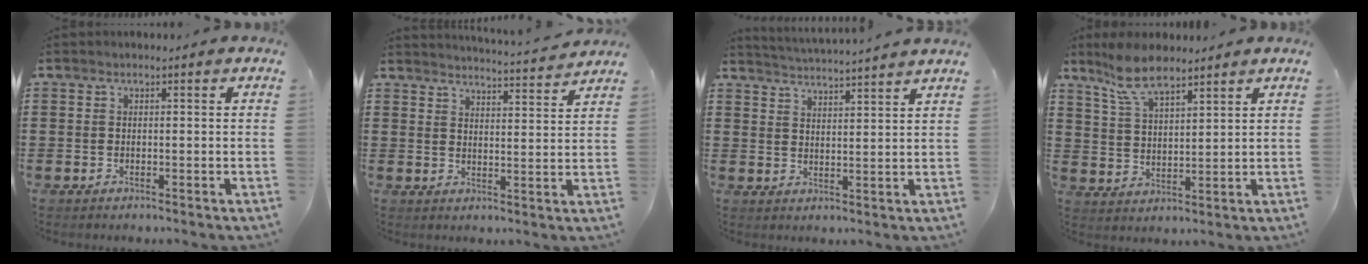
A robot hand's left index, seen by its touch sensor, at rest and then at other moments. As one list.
[{"total": 3.7, "force": [3.6, -0.6, 0.4], "torque": [-0.016, -0.030, 0.060]}, {"total": 3.6, "force": [3.5, -1.0, 0.1], "torque": [-0.016, -0.023, 0.059]}, {"total": 7.7, "force": [6.3, 2.0, 3.9], "torque": [-0.097, -0.004, 0.118]}]